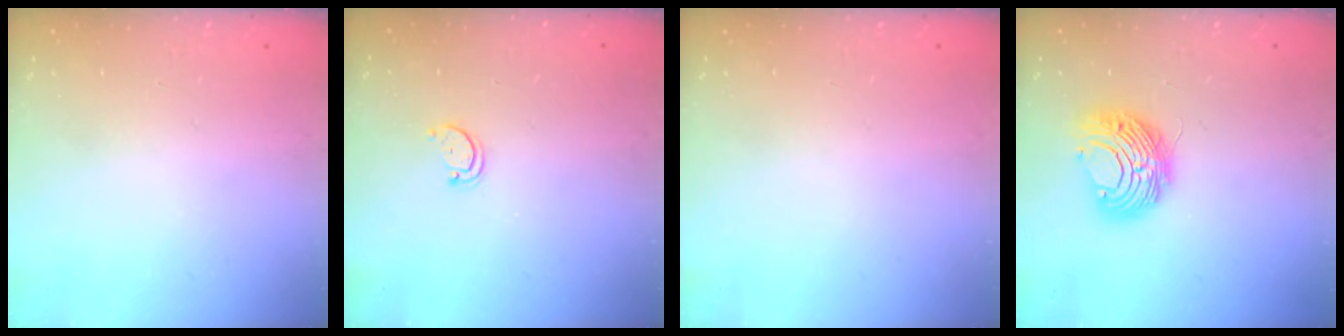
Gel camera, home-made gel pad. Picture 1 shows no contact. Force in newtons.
{"total": 2.8, "press": 2.7, "slide": 0.3}
{"total": 0.0}
{"total": 8.9, "press": 8.9, "slide": 0.1}